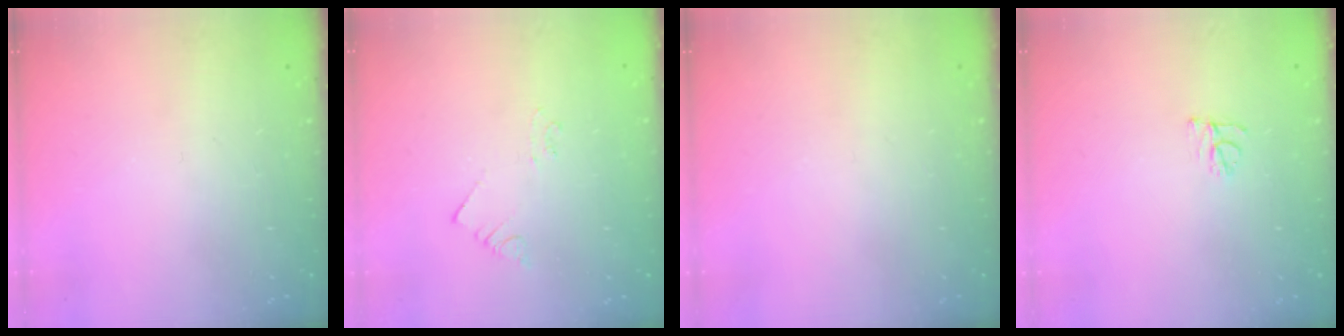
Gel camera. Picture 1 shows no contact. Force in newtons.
{"total": 2.1, "press": 2.1, "slide": 0.3}
{"total": 0.0}
{"total": 5.6, "press": 5.5, "slide": 0.6}